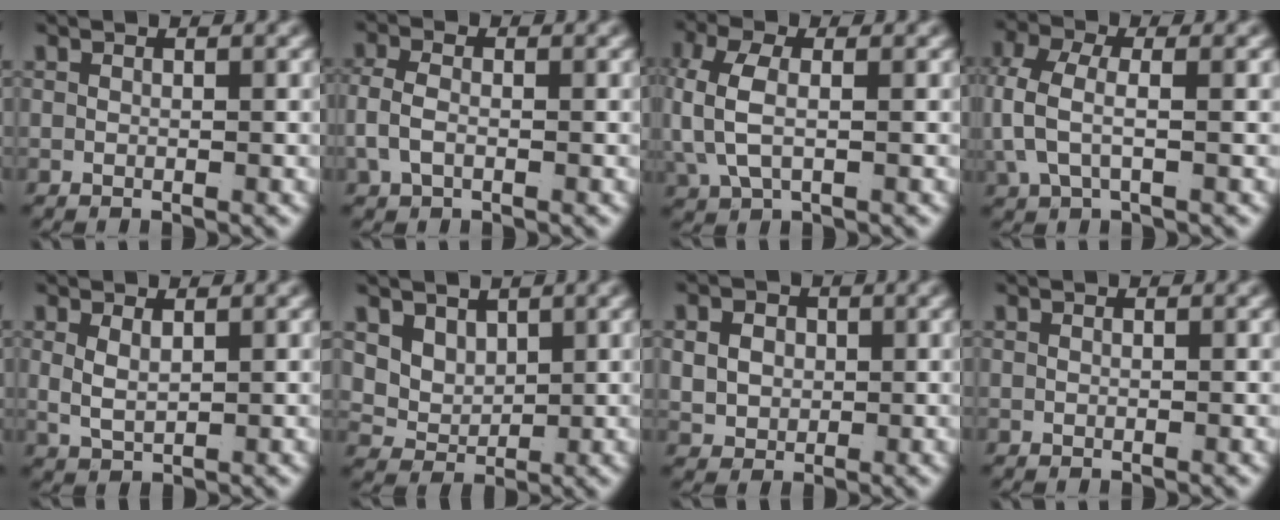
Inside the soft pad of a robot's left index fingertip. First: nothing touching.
{"total": 2.5, "force": [-0.5, 1.6, 1.9], "torque": [-0.058, -0.011, 0.000]}
{"total": 4.1, "force": [0.3, 2.4, 3.4], "torque": [-0.098, -0.015, 0.018]}
{"total": 4.6, "force": [0.1, 2.9, 3.5], "torque": [-0.093, -0.009, 0.009]}
{"total": 2.4, "force": [0.5, 1.6, 1.7], "torque": [-0.044, -0.013, 0.023]}
{"total": 5.9, "force": [1.3, 5.2, 2.3], "torque": [-0.083, -0.034, 0.034]}
{"total": 3.8, "force": [0.3, 3.3, 1.8], "torque": [-0.044, -0.016, 0.018]}
{"total": 0.0}